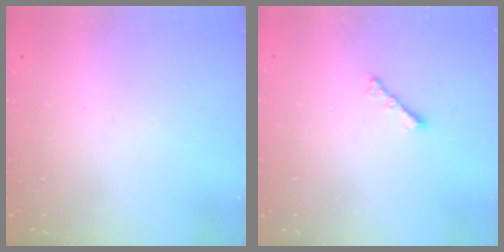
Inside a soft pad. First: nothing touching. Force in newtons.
{"total": 2.4, "press": 2.3, "slide": 0.6}